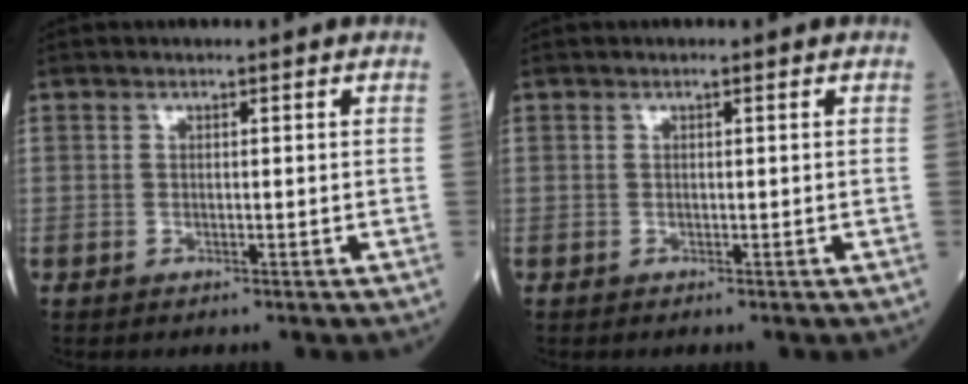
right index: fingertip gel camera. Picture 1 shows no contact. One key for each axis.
{"total": 0.0}